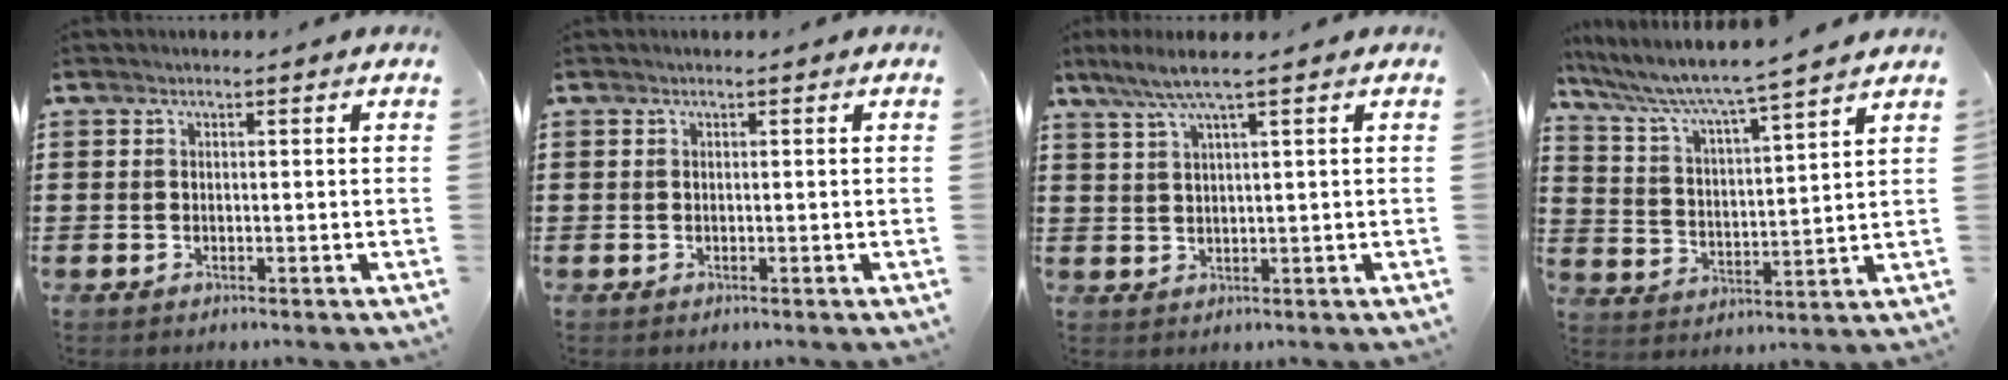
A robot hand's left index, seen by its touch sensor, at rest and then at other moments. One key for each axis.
{"total": 0.0}
{"total": 4.5, "fx": 2.6, "fy": -0.1, "fz": 3.6, "tx": -0.079, "ty": 0.001, "tz": 0.044}
{"total": 4.8, "fx": 4.3, "fy": -0.6, "fz": 2.1, "tx": -0.066, "ty": -0.037, "tz": 0.061}